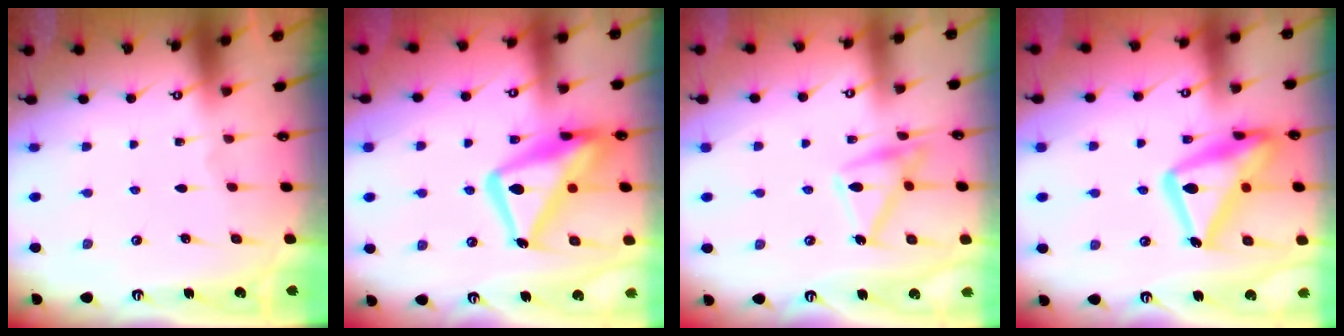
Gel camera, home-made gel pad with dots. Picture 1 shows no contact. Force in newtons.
{"total": 19.8, "press": 19.7, "slide": 1.5}
{"total": 13.8, "press": 13.8, "slide": 0.5}
{"total": 22.2, "press": 22.2, "slide": 1.5}